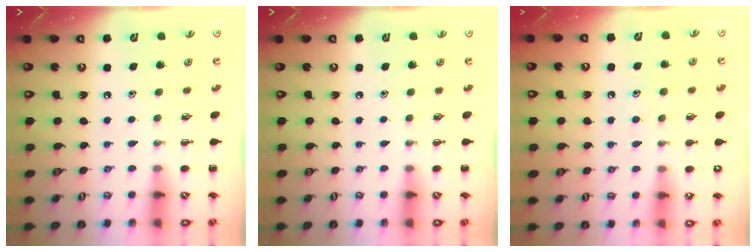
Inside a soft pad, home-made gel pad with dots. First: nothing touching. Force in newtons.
{"total": 0.0}
{"total": 7.0, "press": 6.9, "slide": 1.2}